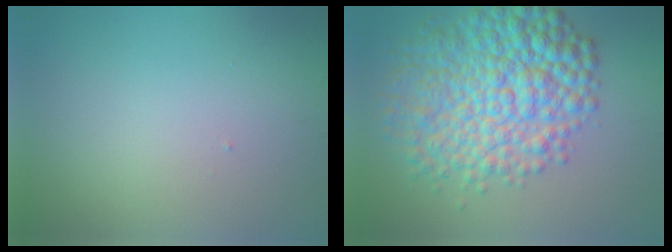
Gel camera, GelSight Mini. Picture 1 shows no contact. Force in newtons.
{"total": 9.5, "press": 9.5, "slide": 0.1}